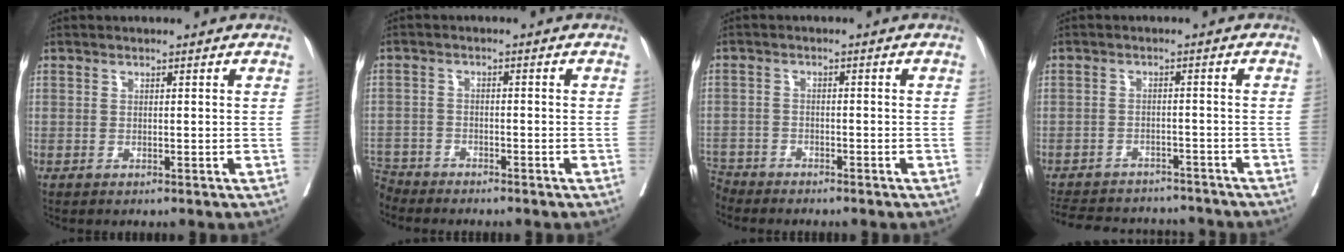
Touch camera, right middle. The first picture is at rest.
{"total": 4.7, "force": [-4.4, 0.9, -1.1], "torque": [0.017, -0.008, -0.089]}
{"total": 4.2, "force": [-4.0, 0.9, -1.0], "torque": [0.014, -0.006, -0.080]}
{"total": 14.9, "force": [-13.3, 5.4, 4.0], "torque": [-0.089, 0.007, -0.172]}